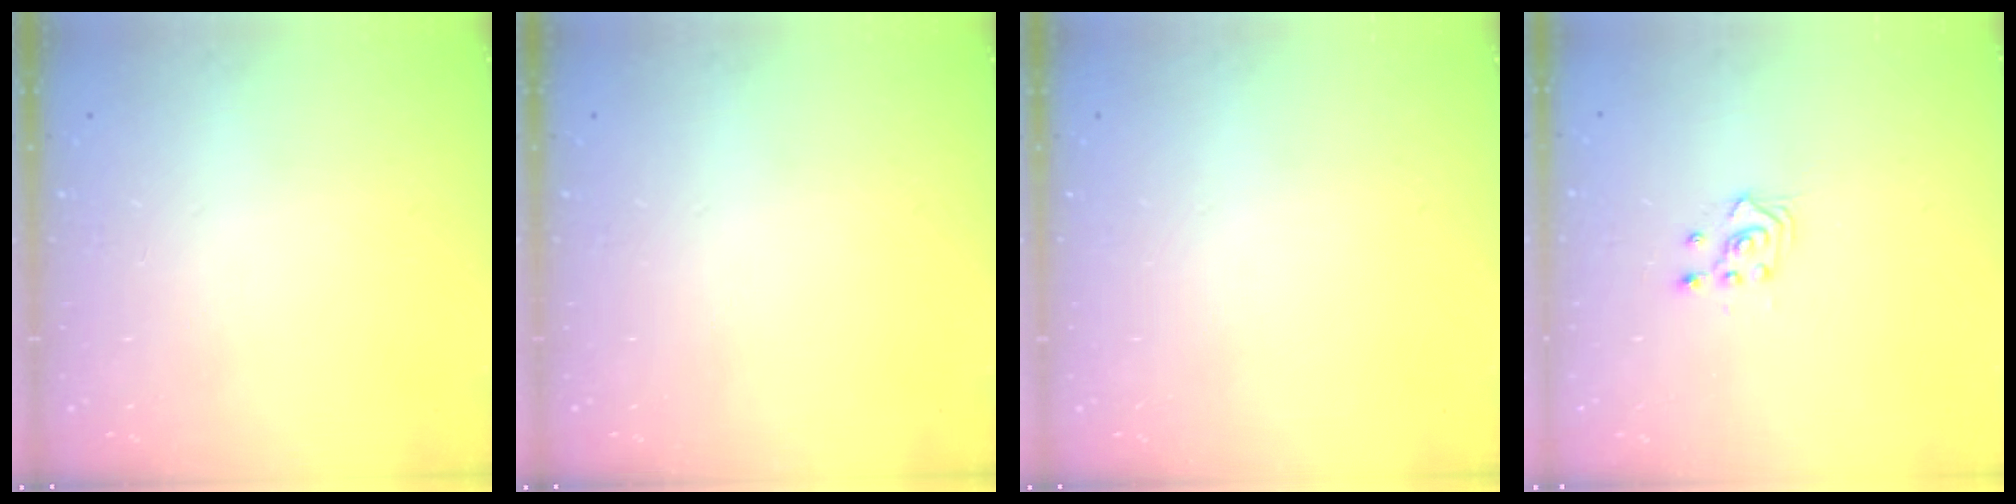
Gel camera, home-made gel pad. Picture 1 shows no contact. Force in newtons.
{"total": 0.0}
{"total": 0.0}
{"total": 2.9, "press": 2.9, "slide": 0.2}